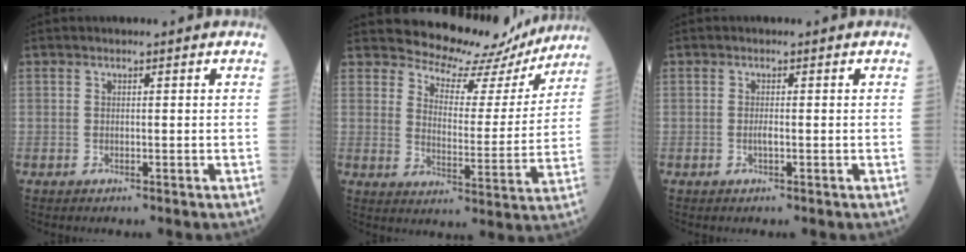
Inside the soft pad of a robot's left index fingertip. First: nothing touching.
{"total": 13.1, "force": [12.1, 4.6, 1.6], "torque": [-0.014, -0.024, 0.145]}
{"total": 1.0, "force": [-0.6, 0.1, 0.8], "torque": [-0.019, -0.005, -0.012]}